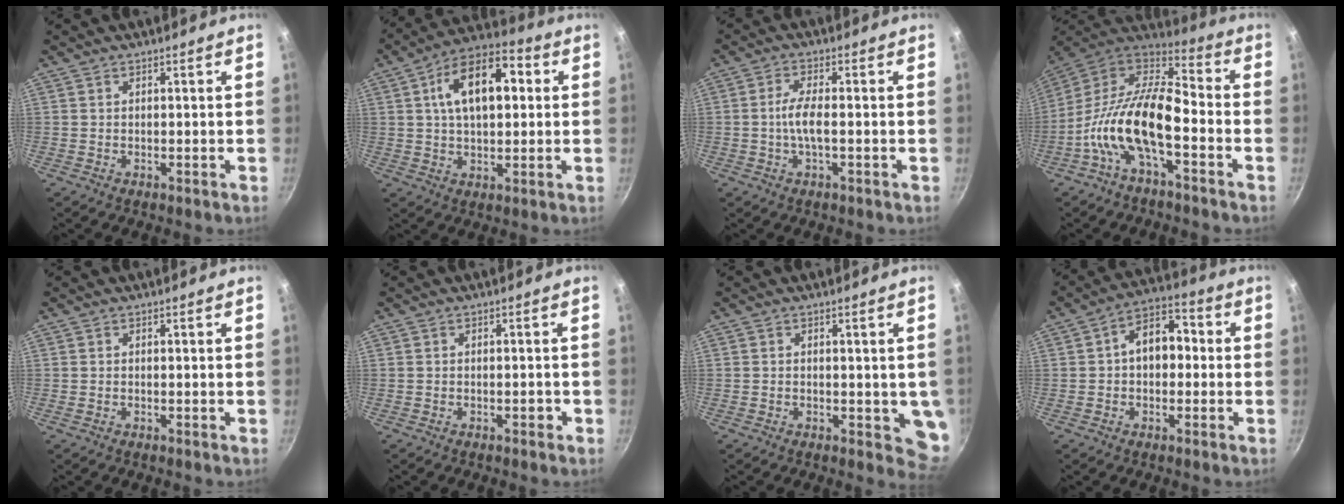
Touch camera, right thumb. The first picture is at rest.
{"total": 15.2, "force": [3.2, 8.5, 12.2], "torque": [-0.163, 0.020, 0.038]}
{"total": 4.4, "force": [-0.8, 1.0, 4.2], "torque": [-0.095, 0.010, -0.021]}
{"total": 17.7, "force": [-5.6, 7.7, 14.9], "torque": [-0.282, 0.055, -0.127]}
{"total": 0.0}
{"total": 1.1, "force": [-0.6, 0.5, 0.7], "torque": [-0.008, 0.008, -0.006]}
{"total": 5.2, "force": [-0.5, 2.8, 4.4], "torque": [-0.032, -0.012, -0.006]}
{"total": 9.3, "force": [0.3, 6.4, 6.7], "torque": [-0.062, 0.032, -0.010]}